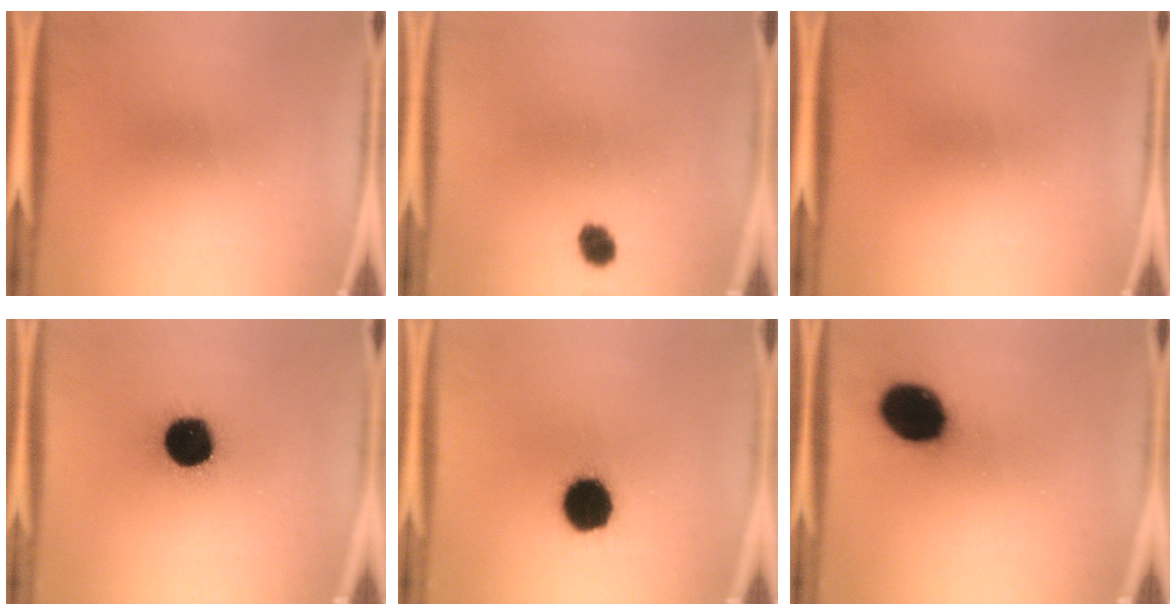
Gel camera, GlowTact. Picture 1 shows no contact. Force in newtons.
{"total": 3.4}
{"total": 0.0}
{"total": 17.6}
{"total": 13.4}
{"total": 15.6}